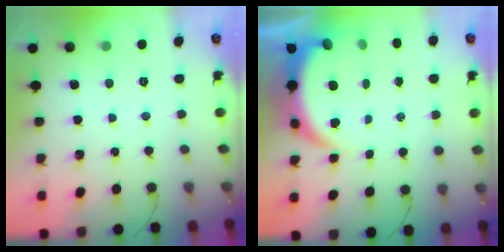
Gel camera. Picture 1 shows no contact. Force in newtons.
{"total": 7.1, "press": 7.1, "slide": 0.9}